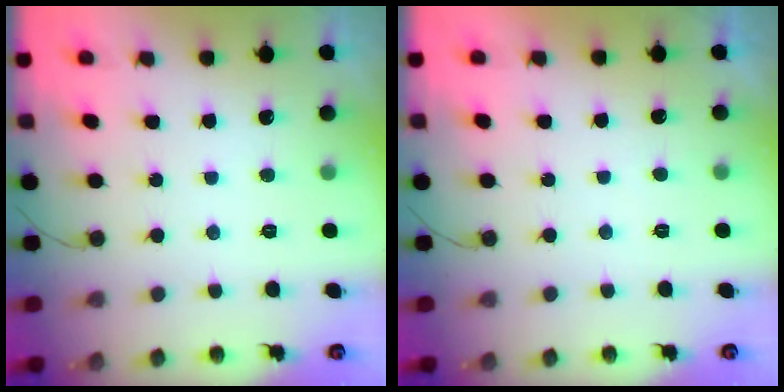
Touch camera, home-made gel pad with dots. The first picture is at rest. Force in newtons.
{"total": 0.8, "press": 0.7, "slide": 0.4}